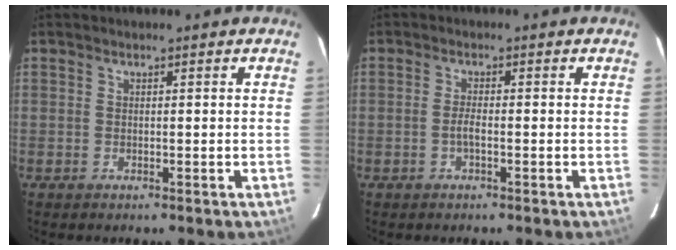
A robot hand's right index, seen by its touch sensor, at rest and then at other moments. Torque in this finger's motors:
{"motor_torque": [0.47, -0.05, 0.14, 0.04]}